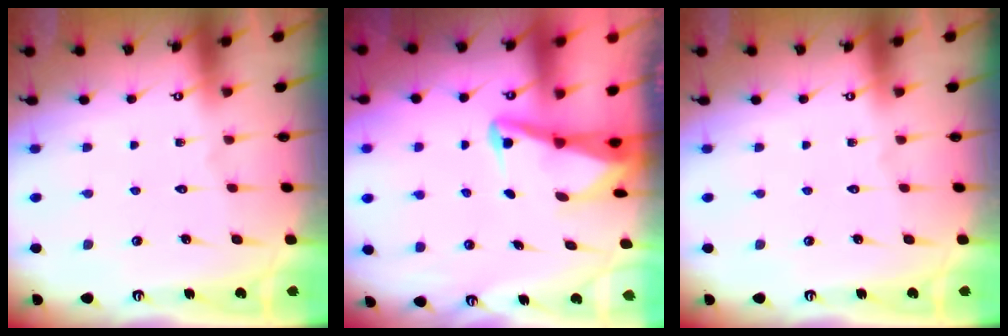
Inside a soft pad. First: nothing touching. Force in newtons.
{"total": 3.6, "press": 3.5, "slide": 0.8}
{"total": 0.0}